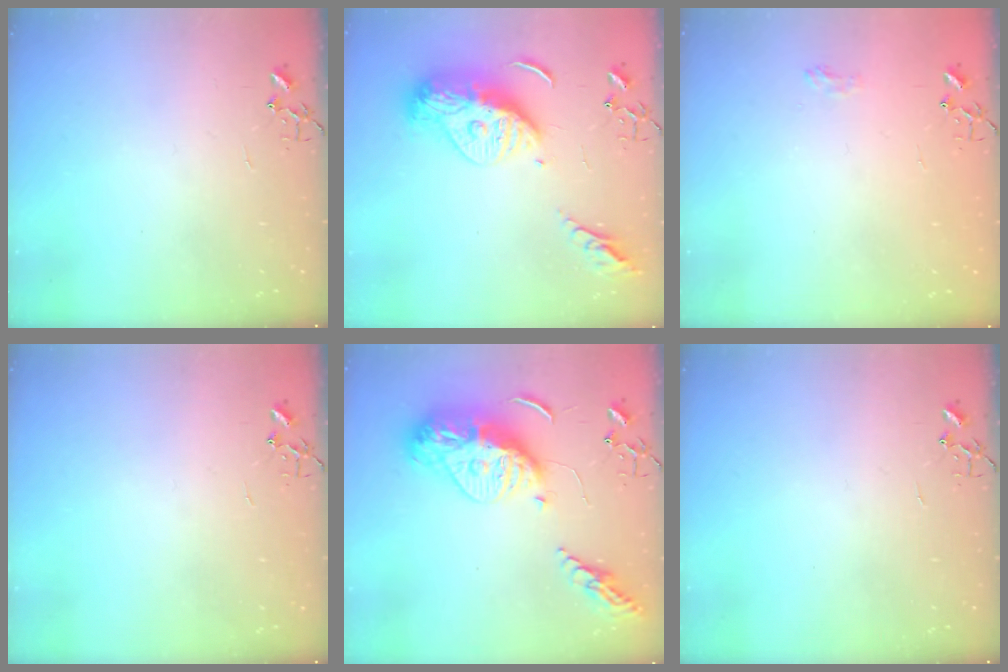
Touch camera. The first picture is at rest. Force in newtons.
{"total": 16.9, "press": 16.8, "slide": 1.6}
{"total": 6.3, "press": 6.3, "slide": 0.8}
{"total": 0.0}
{"total": 18.2, "press": 18.1, "slide": 1.5}
{"total": 0.0}